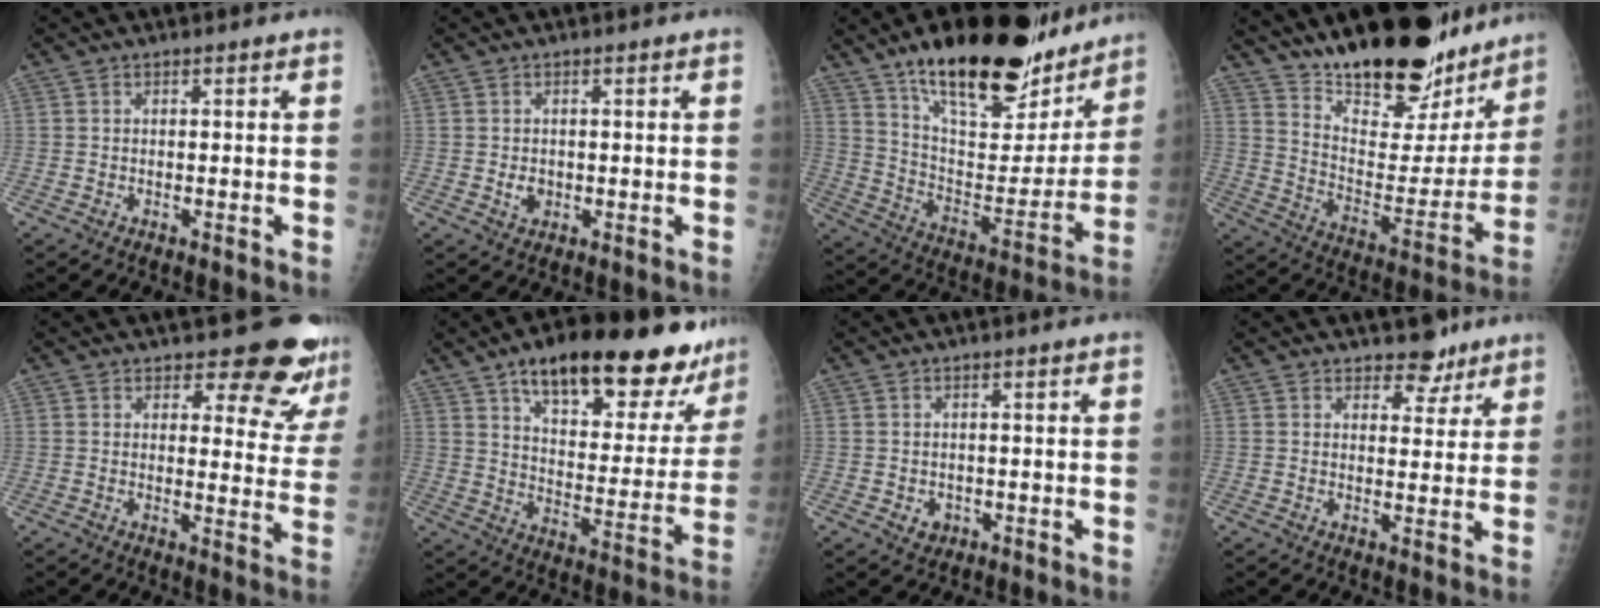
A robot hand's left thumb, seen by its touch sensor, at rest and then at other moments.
{"total": 2.0, "force": [-0.1, 1.6, 1.2], "torque": [-0.013, 0.000, 0.004]}
{"total": 28.0, "force": [19.9, 10.6, 16.6], "torque": [-0.212, -0.076, 0.317]}
{"total": 26.1, "force": [20.3, 9.7, 13.3], "torque": [-0.166, -0.104, 0.312]}
{"total": 12.6, "force": [11.4, 4.1, 3.7], "torque": [0.002, -0.090, 0.117]}
{"total": 26.5, "force": [18.2, 9.7, 16.6], "torque": [-0.192, -0.058, 0.261]}
{"total": 2.1, "force": [-0.5, 1.8, 0.9], "torque": [-0.004, 0.002, 0.002]}
{"total": 4.8, "force": [3.8, 2.6, 1.3], "torque": [0.013, -0.025, 0.055]}